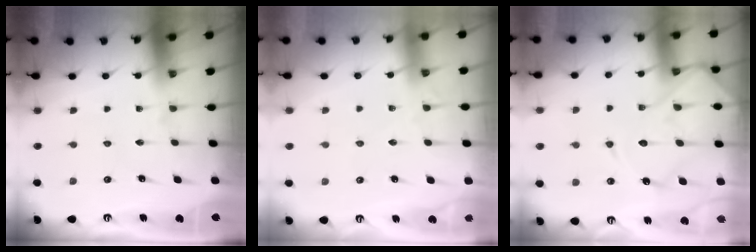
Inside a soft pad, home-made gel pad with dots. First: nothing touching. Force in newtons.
{"total": 2.1, "press": 2.1, "slide": 0.4}
{"total": 14.0, "press": 14.0, "slide": 1.3}